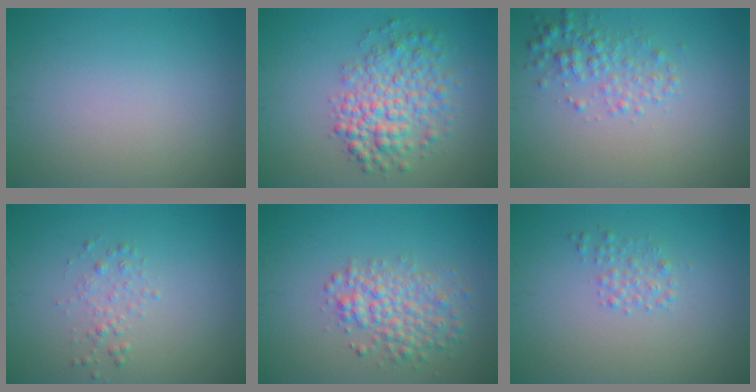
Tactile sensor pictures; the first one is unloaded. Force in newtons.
{"total": 5.1, "press": 5.1, "slide": 0.2}
{"total": 2.5, "press": 2.5, "slide": 0.1}
{"total": 1.3, "press": 1.3, "slide": 0.0}
{"total": 3.8, "press": 3.8, "slide": 0.1}
{"total": 1.4, "press": 1.4, "slide": 0.1}